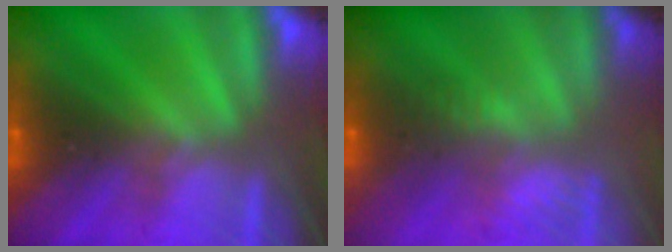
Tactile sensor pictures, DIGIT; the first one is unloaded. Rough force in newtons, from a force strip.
{"total": 2.6}